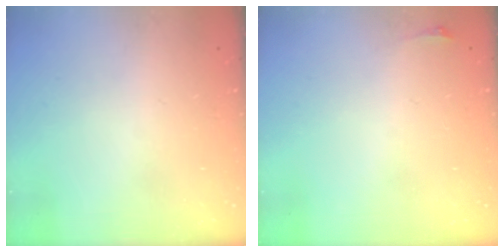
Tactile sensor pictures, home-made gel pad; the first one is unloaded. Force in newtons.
{"total": 2.8, "press": 2.1, "slide": 1.9}